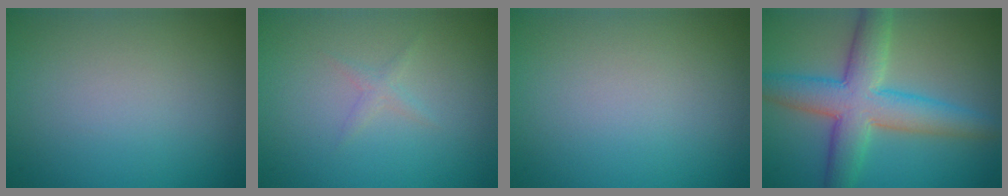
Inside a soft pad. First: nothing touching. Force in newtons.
{"total": 0.9, "press": 0.8, "slide": 0.1}
{"total": 0.0}
{"total": 7.5, "press": 7.5, "slide": 0.2}